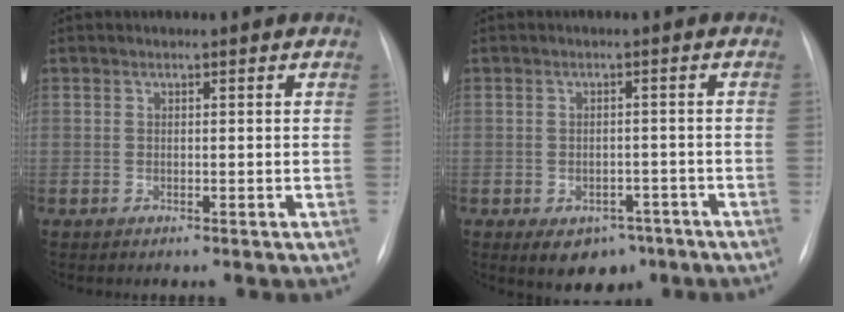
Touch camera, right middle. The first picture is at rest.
{"total": 6.1, "force": [-3.6, 4.0, 2.7], "torque": [-0.030, 0.010, -0.040]}